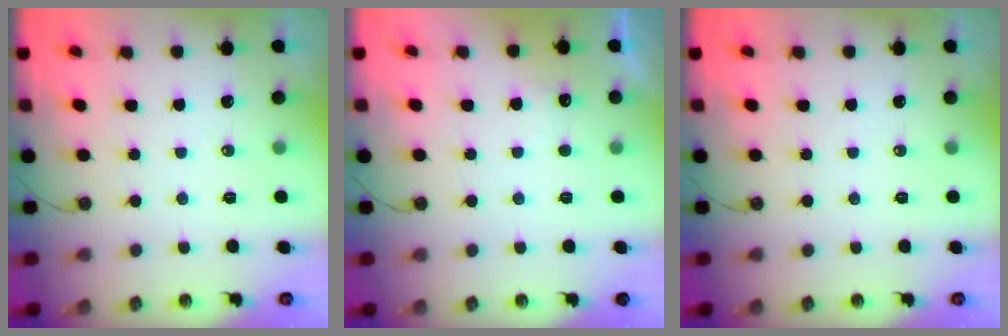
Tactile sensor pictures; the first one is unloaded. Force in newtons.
{"total": 4.2, "press": 4.0, "slide": 1.3}
{"total": 0.0}